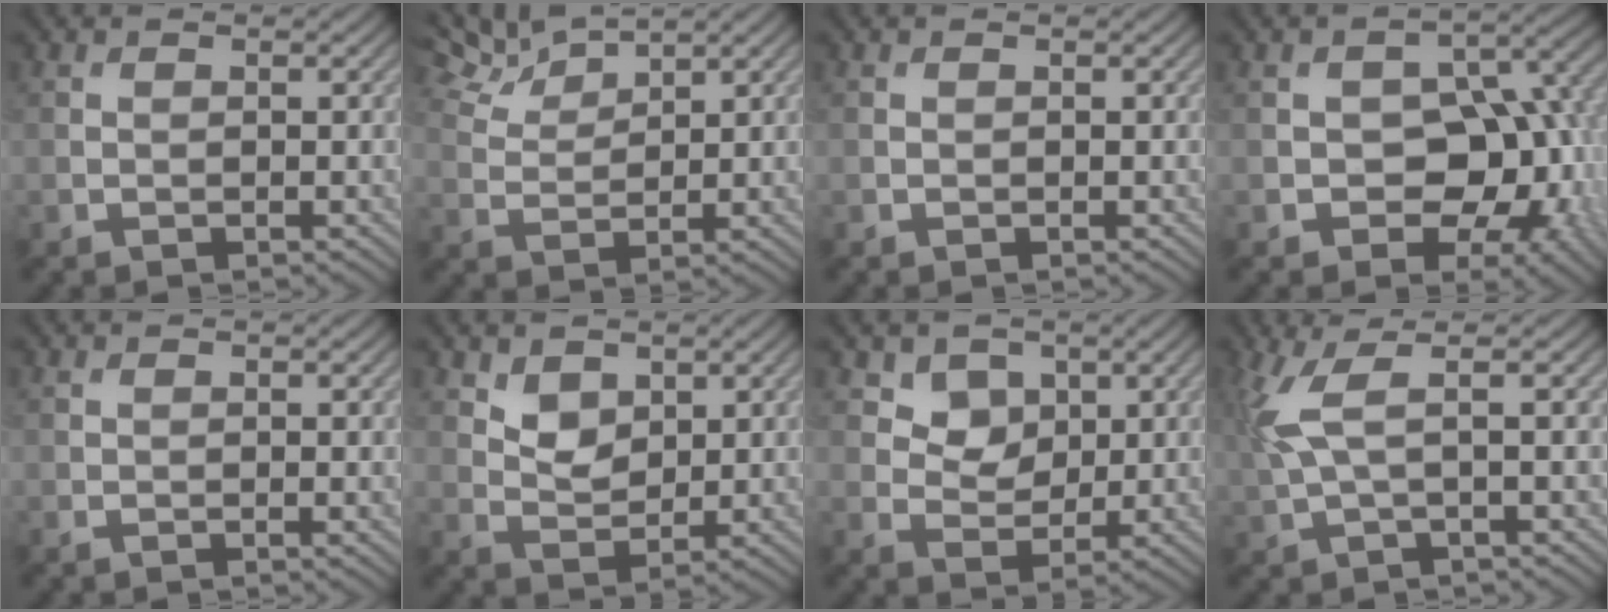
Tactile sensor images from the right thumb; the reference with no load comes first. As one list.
[{"total": 5.1, "force": [4.5, 0.9, 2.2], "torque": [-0.059, 0.009, 0.091]}, {"total": 0.0}, {"total": 10.3, "force": [-2.5, 6.7, 7.4], "torque": [-0.088, -0.010, -0.046]}, {"total": 0.7, "force": [0.0, 0.2, 0.7], "torque": [-0.010, -0.003, 0.001]}, {"total": 3.5, "force": [2.1, 2.2, 1.7], "torque": [-0.039, -0.010, 0.040]}, {"total": 4.3, "force": [2.3, 3.2, 1.6], "torque": [-0.040, -0.026, 0.047]}, {"total": 5.4, "force": [1.4, 1.4, 5.1], "torque": [-0.123, 0.011, 0.027]}]